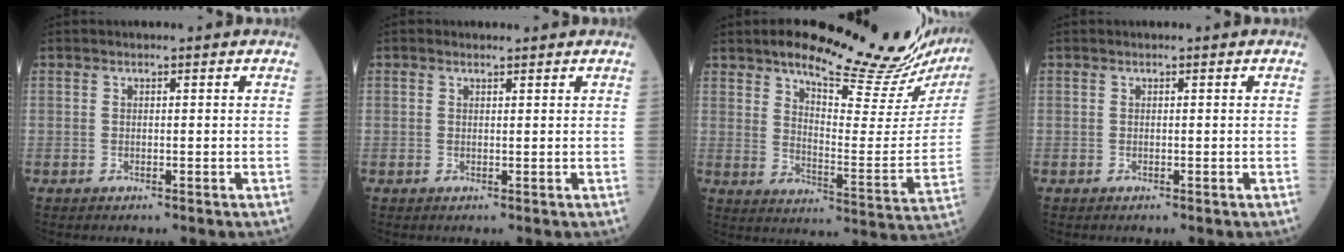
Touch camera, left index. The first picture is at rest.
{"total": 0.6, "force": [0.6, 0.2, 0.0], "torque": [-0.011, 0.000, 0.009]}
{"total": 23.4, "force": [20.5, 3.0, 10.9], "torque": [-0.151, -0.067, 0.259]}
{"total": 0.0}